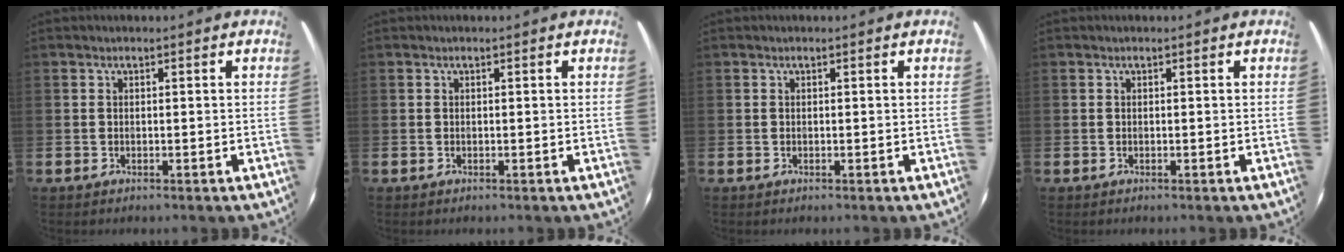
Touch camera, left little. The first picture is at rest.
{"total": 0.0}
{"total": 0.0}
{"total": 0.0}